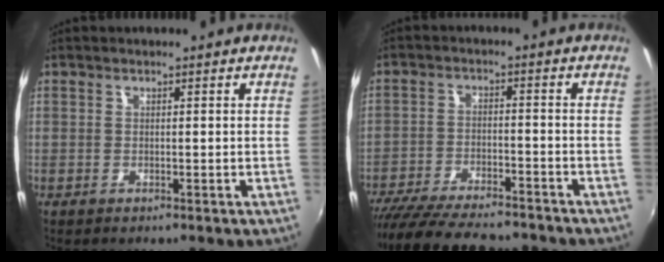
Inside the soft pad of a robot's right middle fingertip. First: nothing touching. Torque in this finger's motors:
{"motor_torque": [1.08, -1.06, 0.46, 0.12]}